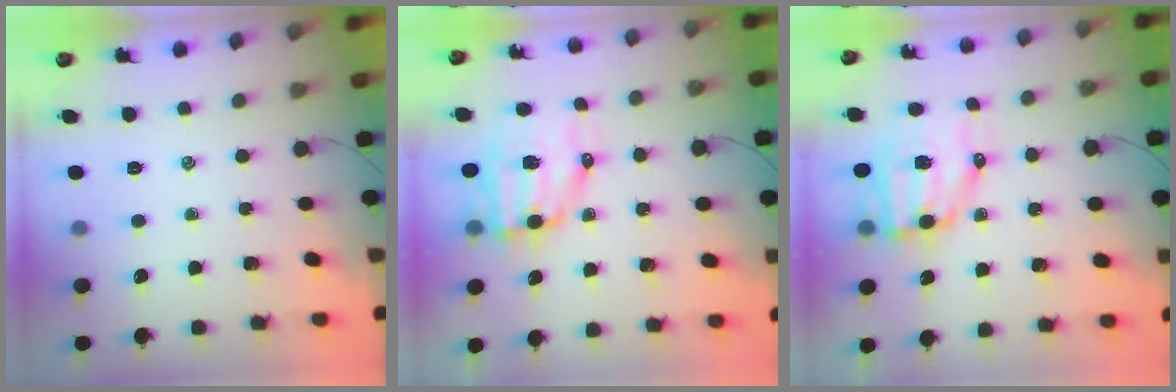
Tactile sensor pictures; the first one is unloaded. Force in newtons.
{"total": 10.0, "press": 9.7, "slide": 2.2}
{"total": 10.0, "press": 9.7, "slide": 2.2}